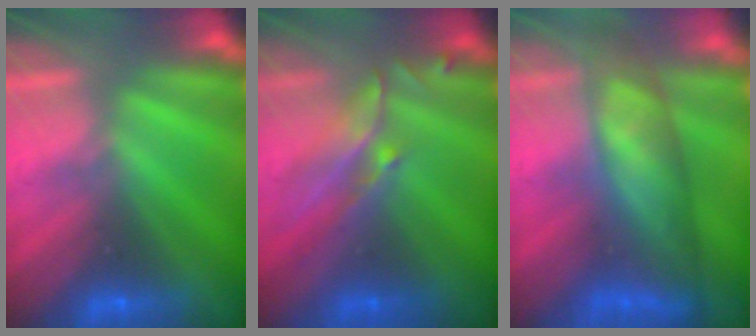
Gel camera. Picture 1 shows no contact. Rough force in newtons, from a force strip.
{"total": 2.8}
{"total": 7.9}